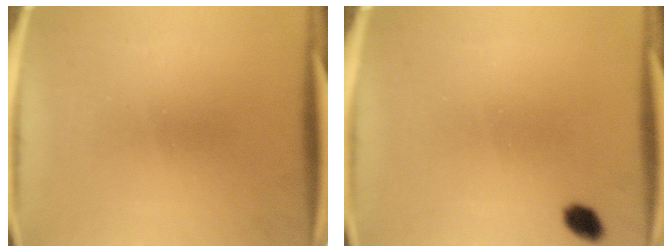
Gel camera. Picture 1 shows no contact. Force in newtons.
{"total": 2.5}